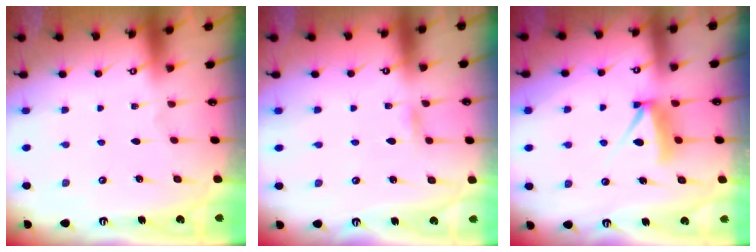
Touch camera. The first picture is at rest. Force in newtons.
{"total": 2.7, "press": 2.7, "slide": 0.2}
{"total": 9.3, "press": 9.3, "slide": 0.9}